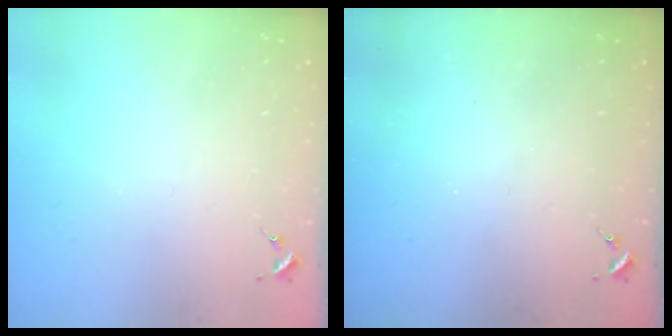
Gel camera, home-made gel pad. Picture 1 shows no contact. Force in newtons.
{"total": 0.0}